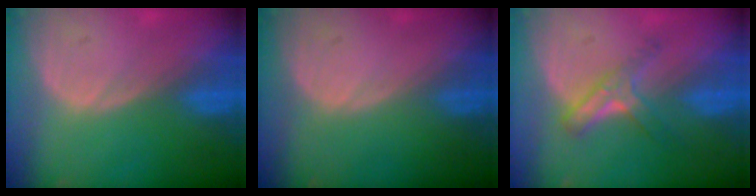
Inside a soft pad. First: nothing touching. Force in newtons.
{"total": 0.0}
{"total": 5.5, "press": 4.9, "slide": 2.6}